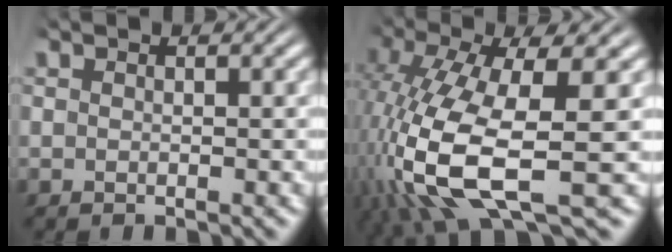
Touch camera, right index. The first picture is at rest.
{"total": 10.3, "force": [-2.7, 4.8, 8.6], "torque": [-0.200, -0.062, -0.007]}